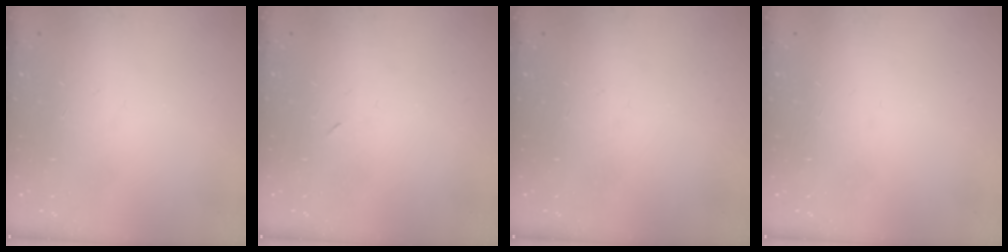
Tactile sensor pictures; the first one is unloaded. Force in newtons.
{"total": 2.2, "press": 1.8, "slide": 1.2}
{"total": 0.0}
{"total": 1.6, "press": 1.6, "slide": 0.1}